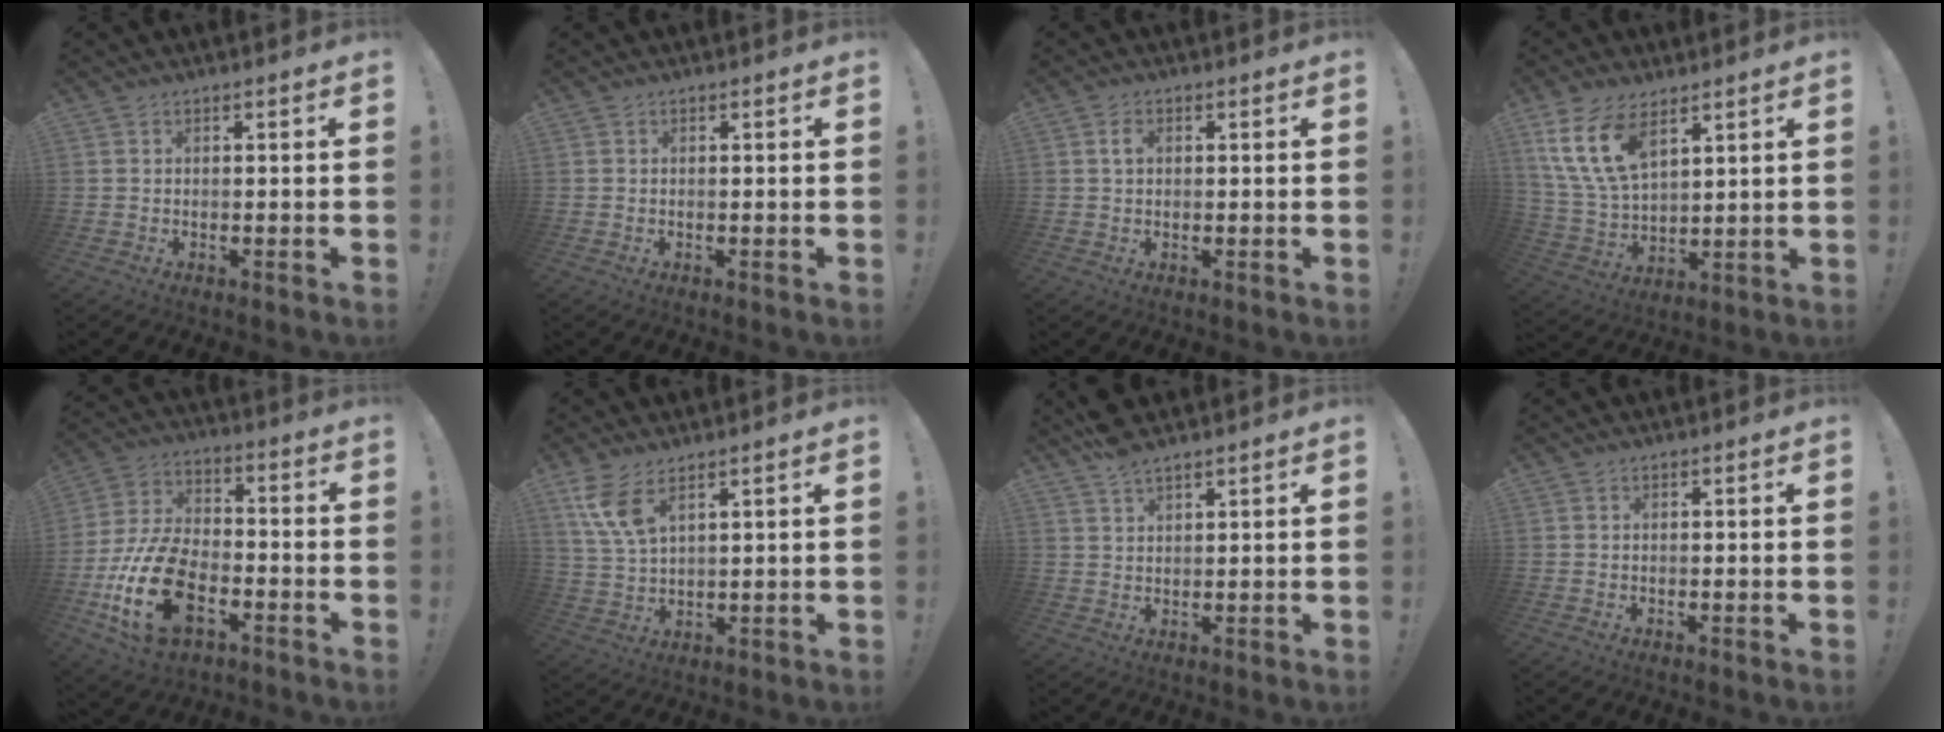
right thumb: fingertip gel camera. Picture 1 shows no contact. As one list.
[{"total": 0.0}, {"total": 2.4, "force": [0.7, 1.3, 1.9], "torque": [-0.032, 0.001, 0.009]}, {"total": 14.4, "force": [8.1, 7.4, 9.3], "torque": [-0.213, -0.030, 0.155]}, {"total": 21.6, "force": [-8.1, 12.8, 15.4], "torque": [-0.286, 0.046, -0.130]}, {"total": 8.3, "force": [5.1, 3.1, 5.8], "torque": [-0.120, -0.018, 0.095]}, {"total": 5.0, "force": [4.2, 1.6, 2.3], "torque": [-0.043, -0.023, 0.078]}, {"total": 0.0}]